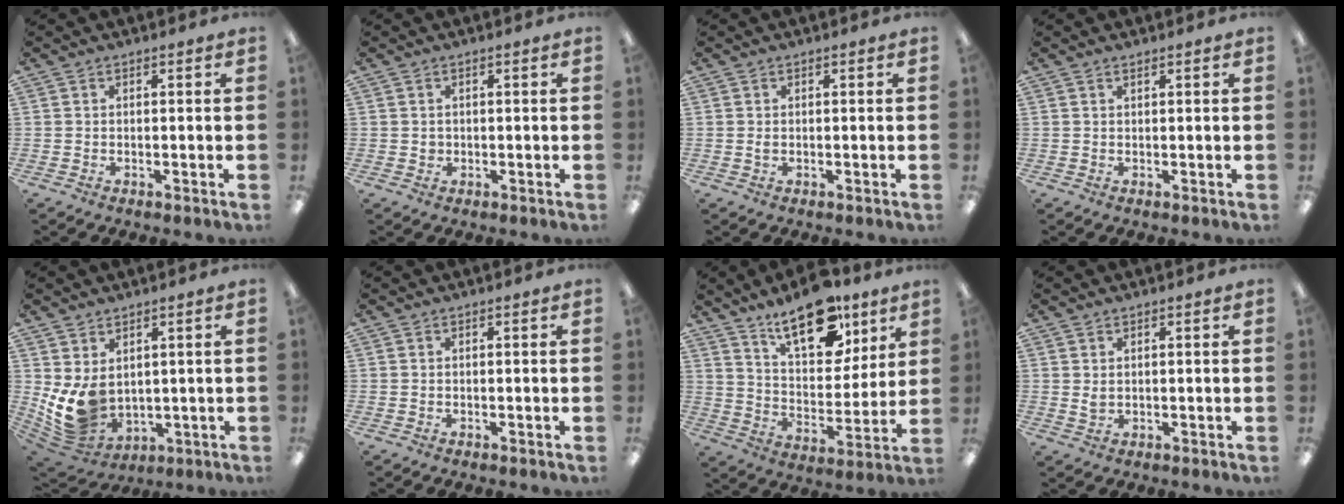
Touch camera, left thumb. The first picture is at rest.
{"total": 1.1, "force": [0.3, 1.0, 0.4], "torque": [-0.009, 0.005, 0.004]}
{"total": 0.9, "force": [0.2, 0.5, 0.7], "torque": [-0.015, 0.002, 0.002]}
{"total": 0.8, "force": [0.7, 0.1, 0.4], "torque": [-0.008, 0.000, 0.013]}
{"total": 9.2, "force": [2.1, 6.8, 5.8], "torque": [-0.134, -0.028, 0.047]}
{"total": 0.0}
{"total": 18.5, "force": [12.7, 8.6, 10.3], "torque": [-0.153, -0.072, 0.217]}
{"total": 1.7, "force": [0.8, 1.0, 1.1], "torque": [-0.024, 0.001, 0.015]}